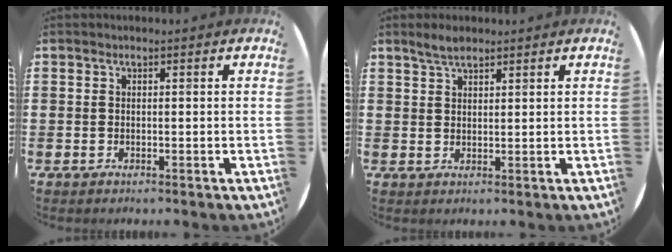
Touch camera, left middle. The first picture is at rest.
{"total": 2.5, "force": [2.2, 0.8, 1.0], "torque": [-0.015, 0.001, 0.039]}